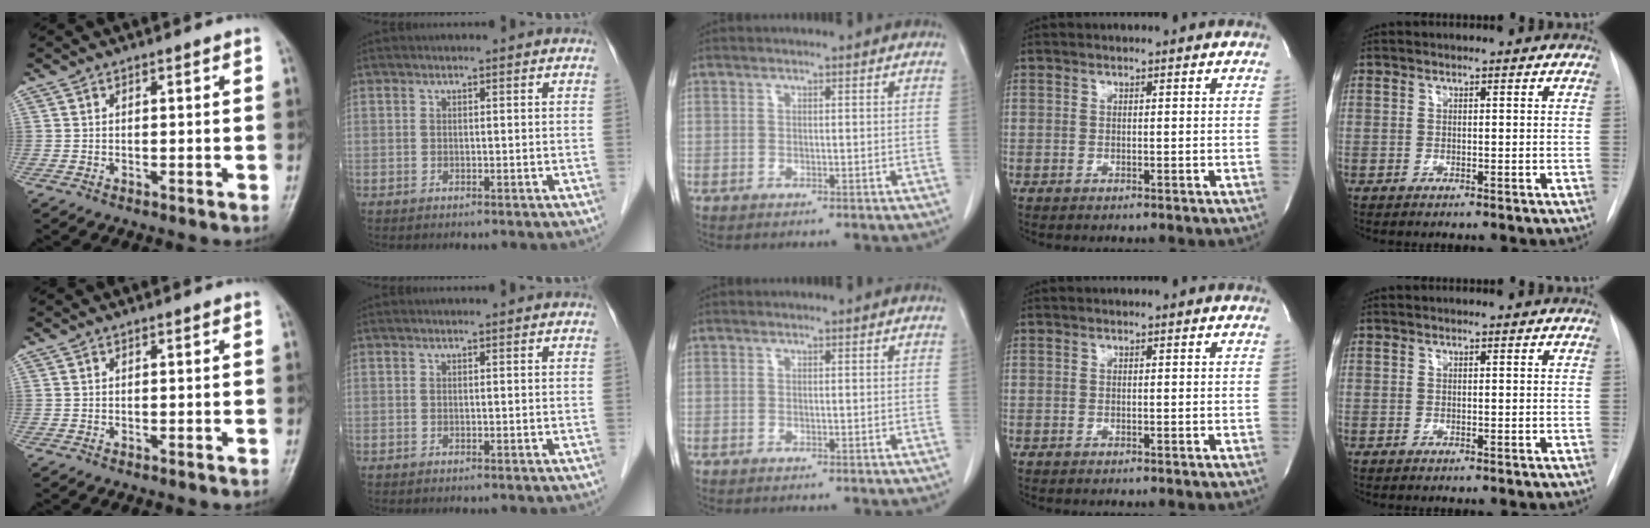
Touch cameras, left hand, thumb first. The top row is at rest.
{}